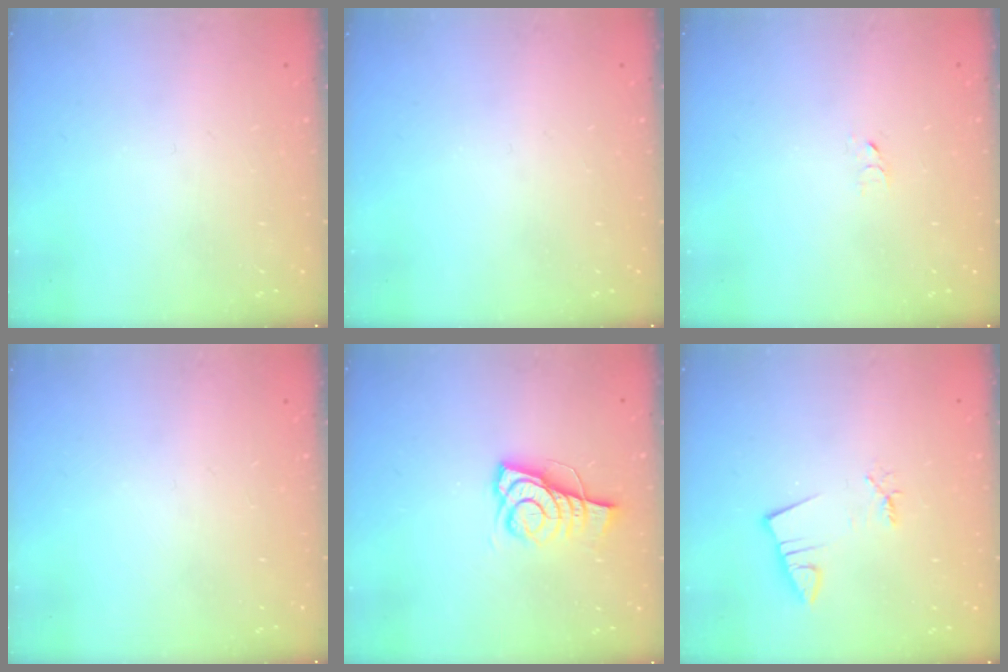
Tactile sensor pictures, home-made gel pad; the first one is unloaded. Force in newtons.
{"total": 0.0}
{"total": 2.7, "press": 2.7, "slide": 0.2}
{"total": 0.0}
{"total": 8.3, "press": 8.2, "slide": 0.4}
{"total": 2.3, "press": 2.2, "slide": 0.3}